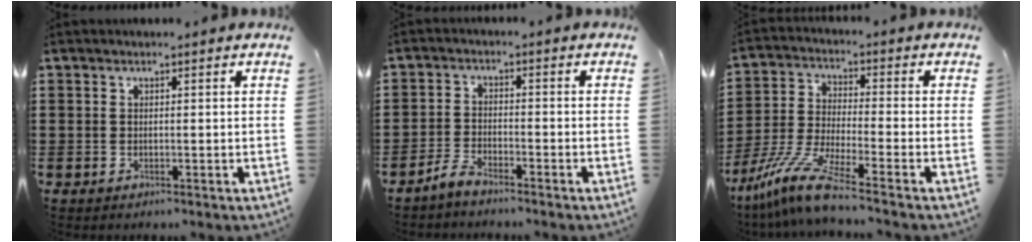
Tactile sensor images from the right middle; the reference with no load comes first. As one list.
[{"total": 3.0, "force": [-2.8, 0.4, 1.1], "torque": [-0.035, 0.003, -0.060]}, {"total": 9.2, "force": [-7.1, 0.4, 5.9], "torque": [-0.146, -0.014, -0.148]}]